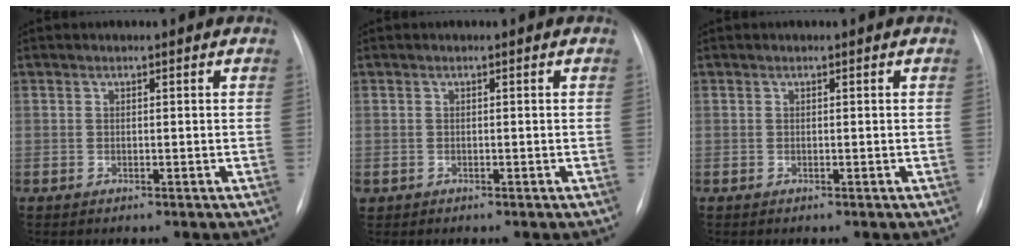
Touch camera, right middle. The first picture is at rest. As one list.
[{"total": 0.6, "force": [-0.2, 0.5, 0.1], "torque": [-0.004, 0.004, 0.005]}, {"total": 0.0}]